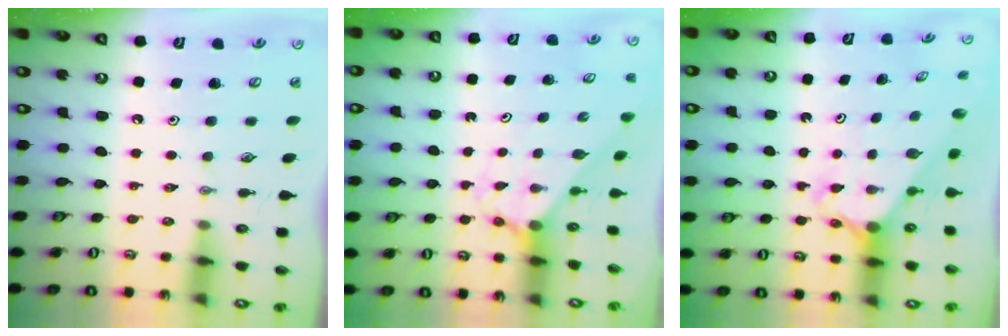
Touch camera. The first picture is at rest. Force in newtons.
{"total": 2.1, "press": 2.1, "slide": 0.2}
{"total": 2.3, "press": 2.3, "slide": 0.2}